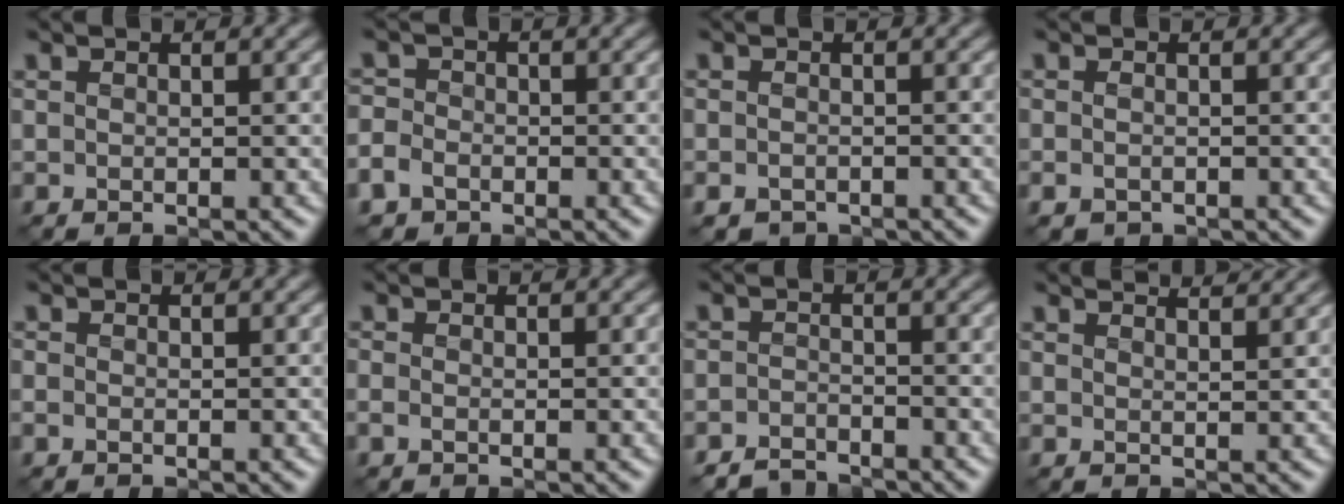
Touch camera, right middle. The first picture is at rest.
{"total": 4.9, "force": [-2.8, 3.7, 1.5], "torque": [-0.018, -0.011, -0.064]}
{"total": 1.5, "force": [-1.2, 0.7, 0.4], "torque": [-0.007, -0.007, -0.027]}
{"total": 1.1, "force": [-0.7, 0.6, 0.6], "torque": [-0.012, -0.007, -0.014]}
{"total": 0.9, "force": [-0.5, 0.6, 0.4], "torque": [-0.012, -0.007, -0.012]}
{"total": 1.2, "force": [-0.6, 0.8, 0.7], "torque": [-0.022, -0.006, -0.016]}
{"total": 2.7, "force": [-2.7, 0.5, 0.1], "torque": [0.003, 0.002, -0.057]}
{"total": 3.6, "force": [3.2, 0.7, 1.3], "torque": [-0.008, 0.013, 0.021]}